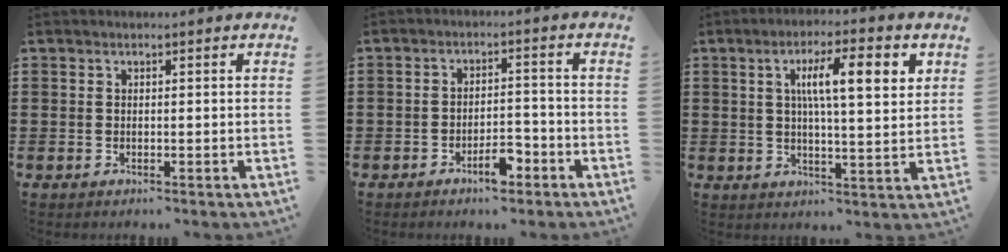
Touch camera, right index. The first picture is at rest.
{"total": 4.6, "force": [-3.1, 1.7, 3.0], "torque": [-0.047, 0.010, -0.057]}
{"total": 8.9, "force": [2.7, 2.1, 8.2], "torque": [-0.156, 0.006, 0.040]}